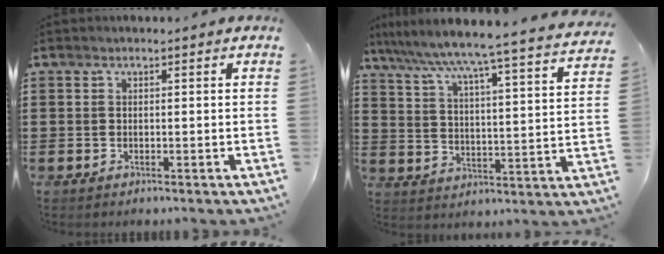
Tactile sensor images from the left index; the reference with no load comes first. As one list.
[{"total": 5.4, "force": [4.7, -1.3, 2.3], "torque": [-0.068, -0.055, 0.067]}]